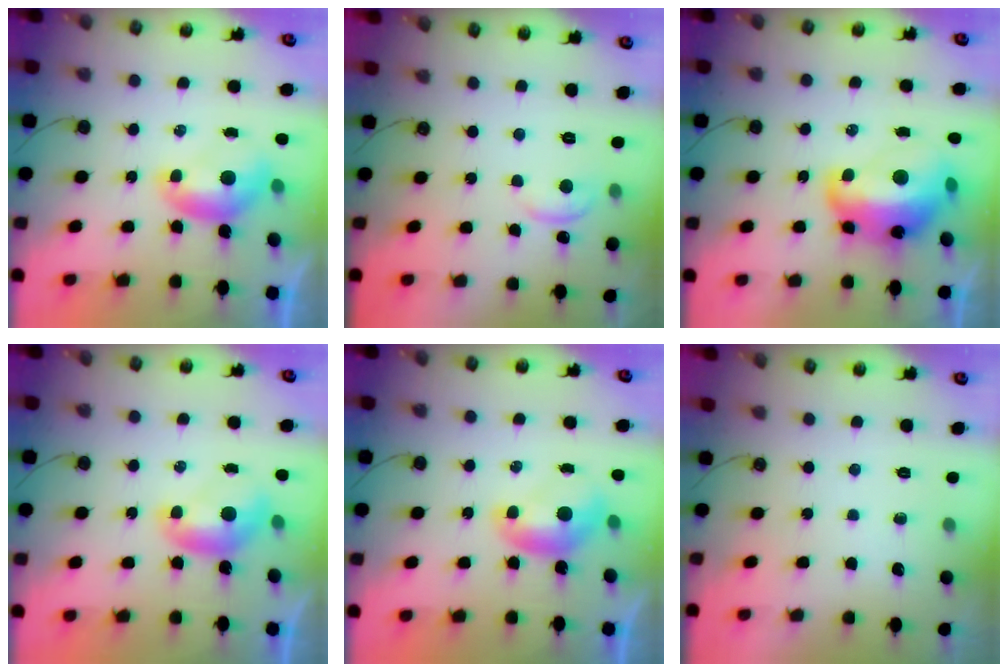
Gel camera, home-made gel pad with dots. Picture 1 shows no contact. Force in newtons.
{"total": 0.9, "press": 0.8, "slide": 0.4}
{"total": 11.1, "press": 11.0, "slide": 1.4}
{"total": 0.0}
{"total": 0.0}
{"total": 0.0}